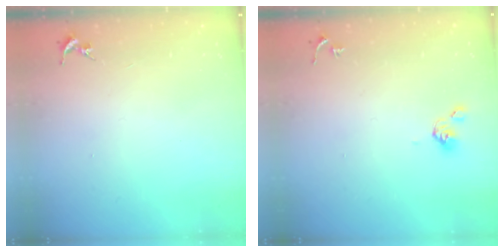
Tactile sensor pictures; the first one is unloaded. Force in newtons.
{"total": 5.1, "press": 4.9, "slide": 1.4}